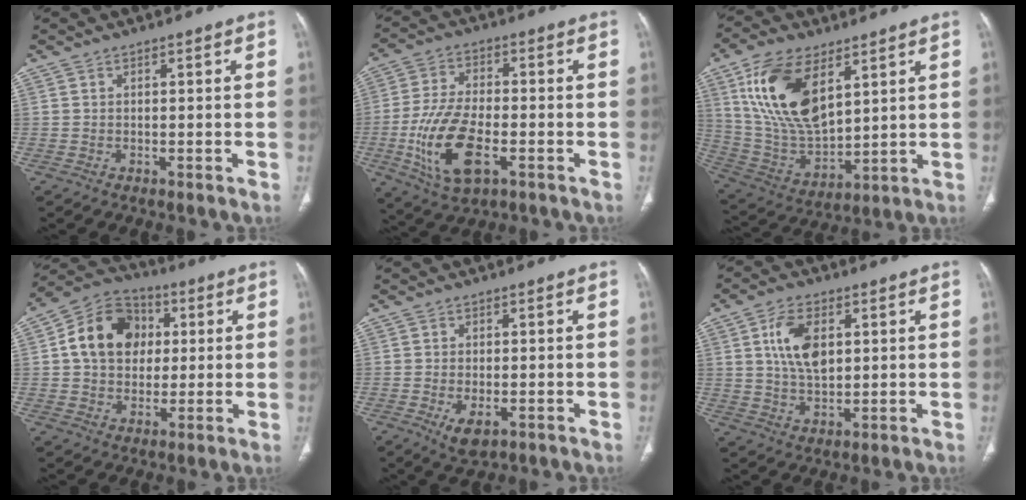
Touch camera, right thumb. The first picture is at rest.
{"total": 14.7, "force": [-4.3, 7.0, 12.1], "torque": [-0.243, 0.006, -0.073]}
{"total": 19.0, "force": [8.2, 9.7, 14.1], "torque": [-0.252, -0.031, 0.168]}
{"total": 14.2, "force": [2.4, 11.3, 8.2], "torque": [-0.115, 0.015, 0.032]}
{"total": 4.3, "force": [-1.5, 2.1, 3.4], "torque": [-0.062, -0.006, -0.016]}
{"total": 9.3, "force": [2.5, 5.3, 7.2], "torque": [-0.125, -0.008, 0.051]}